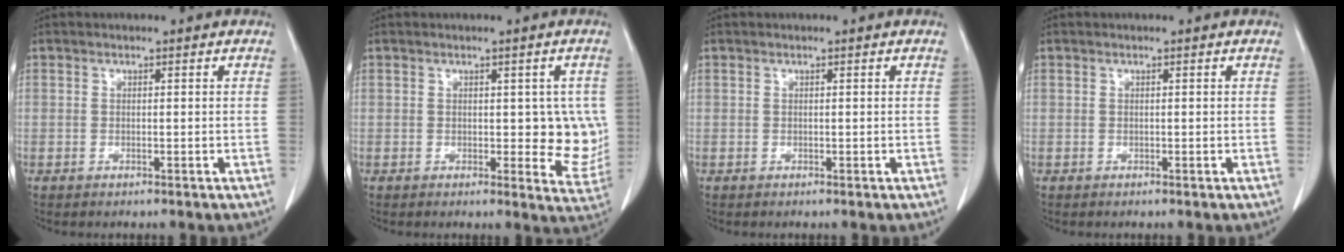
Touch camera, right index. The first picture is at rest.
{"total": 5.9, "force": [0.4, 3.1, 5.0], "torque": [-0.035, -0.003, 0.007]}
{"total": 0.0}
{"total": 0.0}